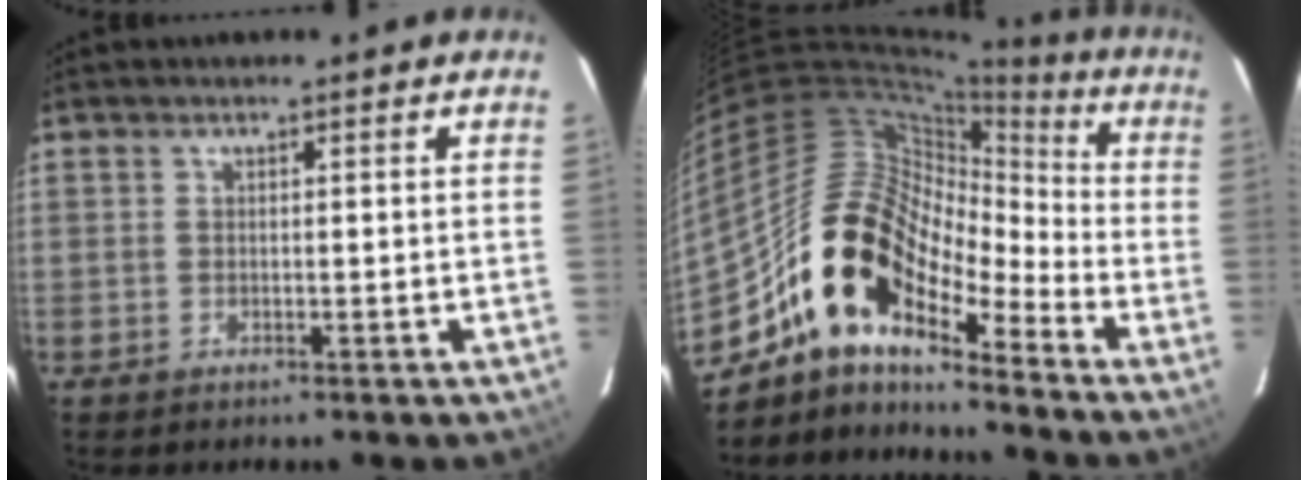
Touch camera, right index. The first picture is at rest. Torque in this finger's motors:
{"motor_torque": [0.90, -0.68, 1.05, 0.21]}